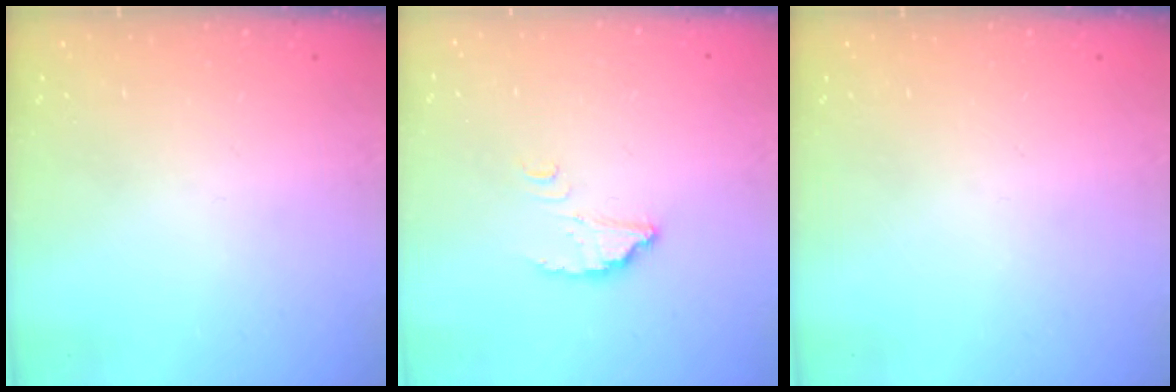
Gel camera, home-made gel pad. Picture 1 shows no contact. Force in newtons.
{"total": 2.6, "press": 2.6, "slide": 0.2}
{"total": 0.0}